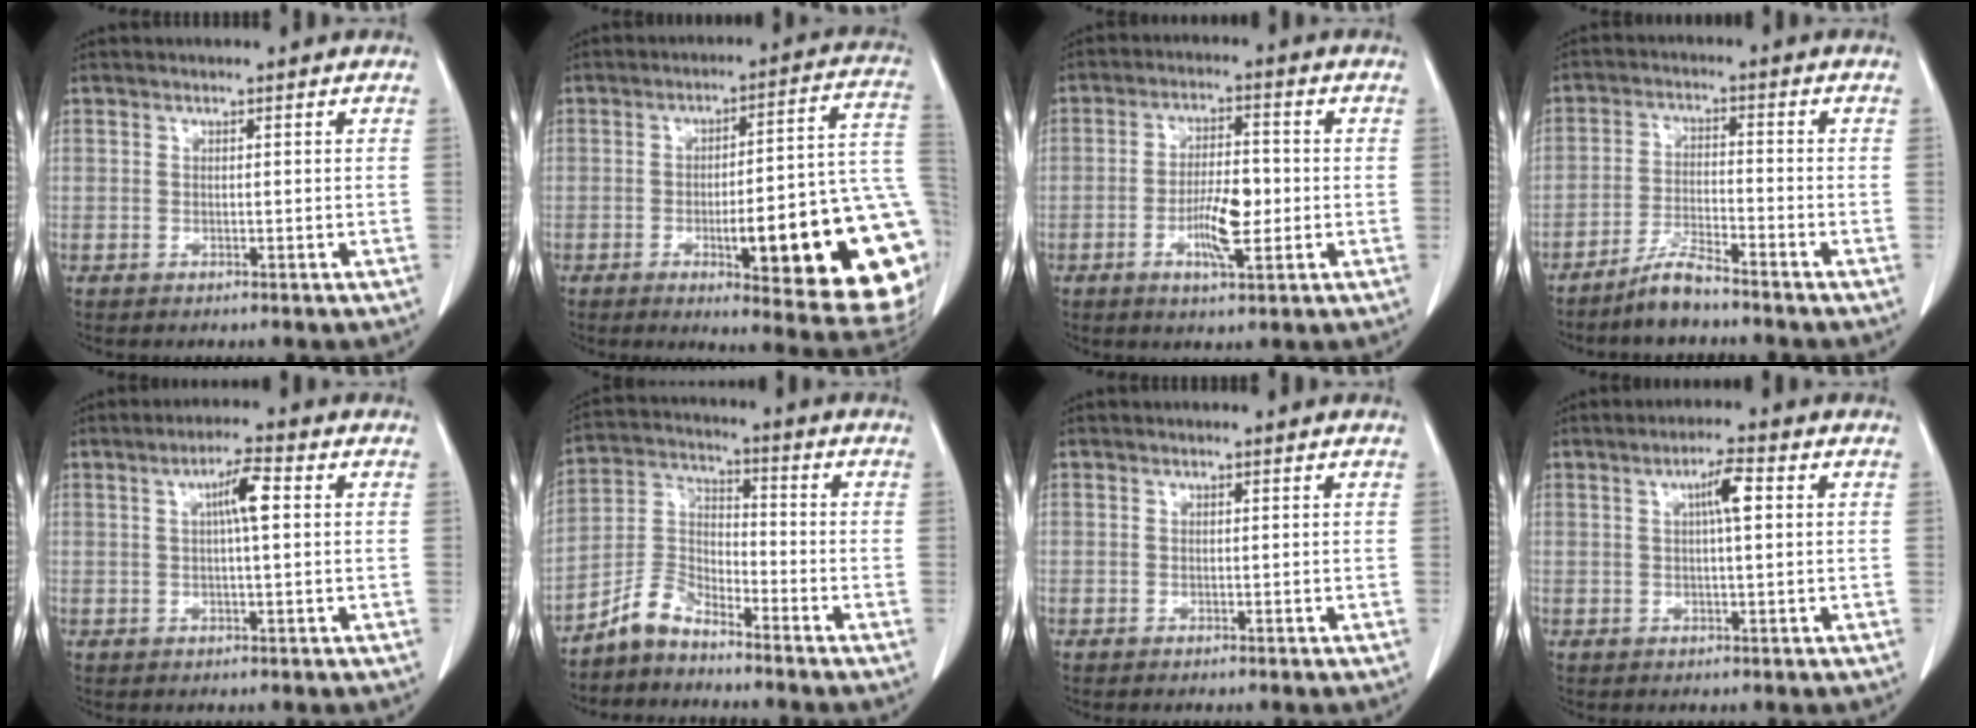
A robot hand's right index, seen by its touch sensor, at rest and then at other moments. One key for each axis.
{"total": 24.1, "fx": -5.9, "fy": 3.6, "fz": 23.1, "tx": -0.209, "ty": 0.008, "tz": -0.068}
{"total": 7.2, "fx": -1.7, "fy": 1.9, "fz": 6.7, "tx": -0.125, "ty": 0.002, "tz": -0.029}
{"total": 5.0, "fx": -4.4, "fy": 0.3, "fz": 2.4, "tx": -0.049, "ty": -0.012, "tz": -0.087}
{"total": 4.7, "fx": 1.0, "fy": 0.4, "fz": 4.6, "tx": -0.082, "ty": 0.008, "tz": 0.016}
{"total": 6.1, "fx": -5.3, "fy": 2.3, "fz": 1.9, "tx": -0.043, "ty": 0.011, "tz": -0.110}
{"total": 0.0}
{"total": 4.1, "fx": 1.1, "fy": 0.4, "fz": 4.0, "tx": -0.071, "ty": 0.007, "tz": 0.017}